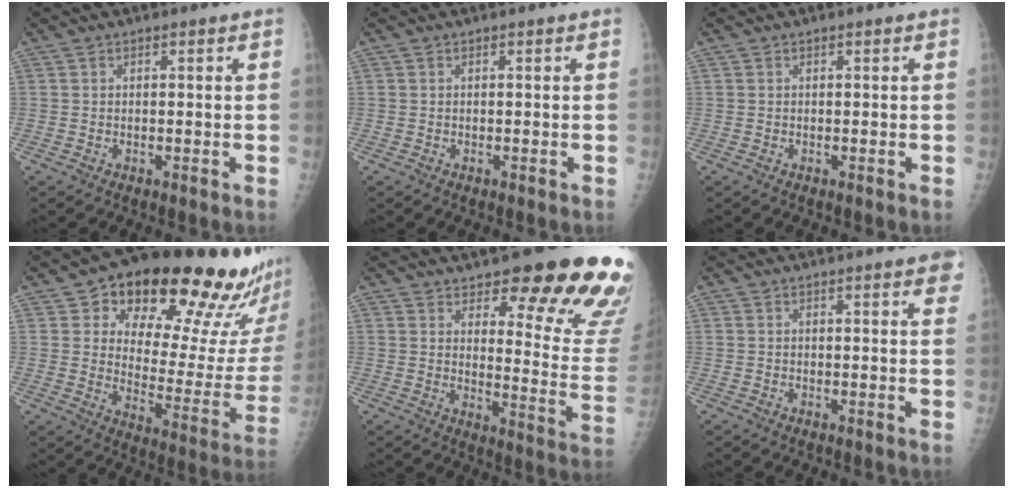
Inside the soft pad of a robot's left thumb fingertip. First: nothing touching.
{"total": 0.0}
{"total": 0.0}
{"total": 27.5, "force": [17.8, 10.2, 18.4], "torque": [-0.217, -0.065, 0.245]}
{"total": 21.0, "force": [14.8, 5.3, 13.9], "torque": [-0.133, -0.094, 0.187]}
{"total": 3.9, "force": [2.1, 0.7, 3.2], "torque": [-0.028, 0.000, 0.020]}